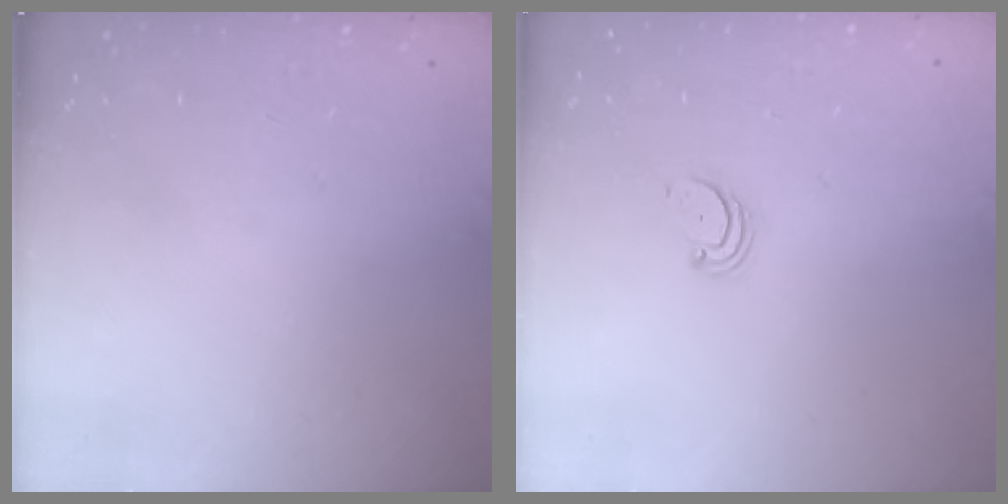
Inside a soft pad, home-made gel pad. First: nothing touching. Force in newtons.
{"total": 2.2, "press": 2.2, "slide": 0.2}